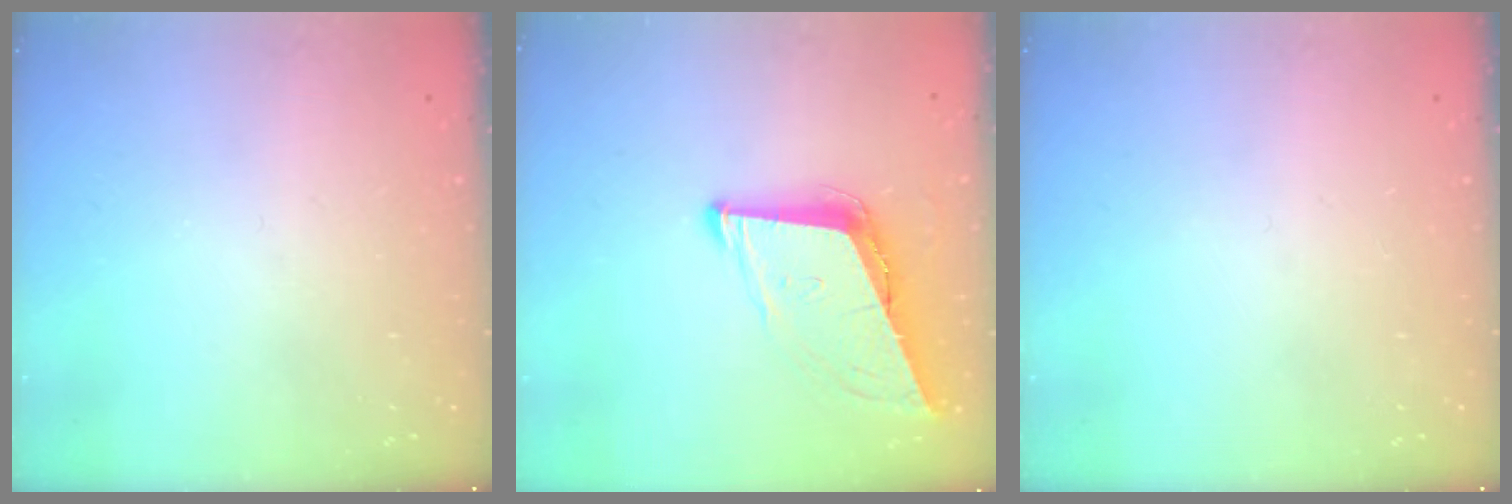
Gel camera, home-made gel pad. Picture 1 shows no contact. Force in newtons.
{"total": 9.1, "press": 8.7, "slide": 2.6}
{"total": 0.0}